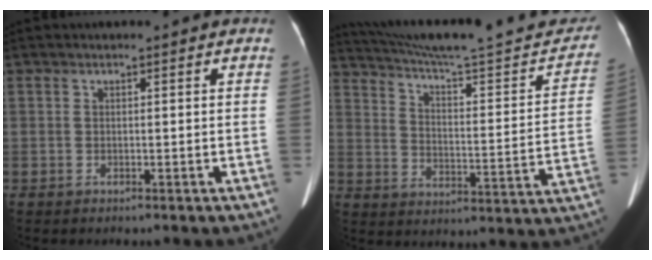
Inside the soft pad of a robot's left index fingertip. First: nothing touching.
{"total": 27.3, "force": [24.7, 3.0, 11.4], "torque": [-0.167, -0.043, 0.328]}